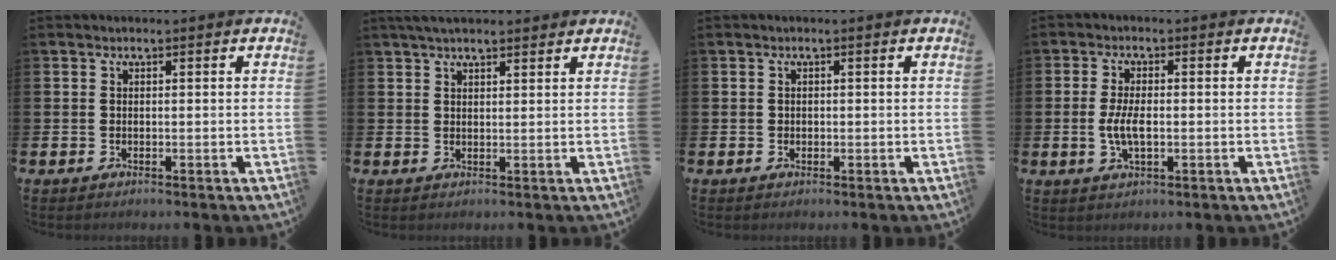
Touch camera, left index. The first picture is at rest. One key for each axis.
{"total": 3.1, "fx": 2.7, "fy": 0.7, "fz": 1.2, "tx": -0.024, "ty": -0.003, "tz": 0.049}
{"total": 0.5, "fx": 0.0, "fy": 0.5, "fz": 0.1, "tx": 0.004, "ty": 0.004, "tz": -0.003}
{"total": 4.0, "fx": -0.3, "fy": 1.7, "fz": 3.6, "tx": -0.066, "ty": -0.001, "tz": -0.011}